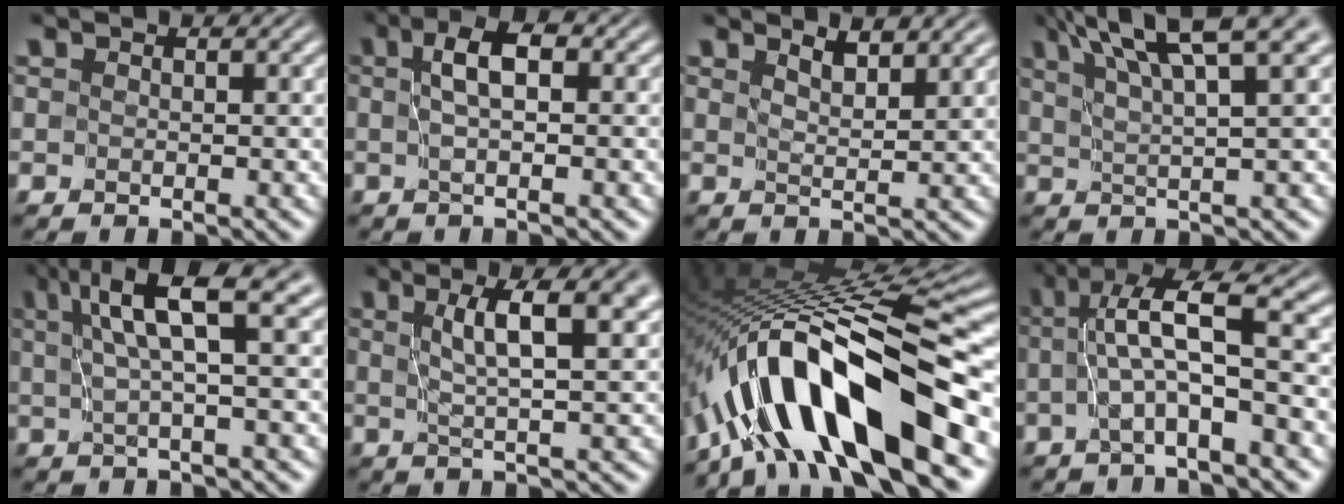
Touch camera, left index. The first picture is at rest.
{"total": 2.9, "force": [0.5, 0.4, 2.9], "torque": [-0.049, 0.010, 0.005]}
{"total": 2.4, "force": [2.1, 0.1, 1.2], "torque": [-0.013, -0.002, 0.035]}
{"total": 7.6, "force": [4.9, 0.9, 5.7], "torque": [-0.081, 0.020, 0.083]}
{"total": 5.6, "force": [2.1, 0.5, 5.2], "torque": [-0.085, 0.012, 0.037]}
{"total": 5.7, "force": [1.8, 1.0, 5.4], "torque": [-0.068, 0.003, 0.029]}
{"total": 14.3, "force": [-6.9, 4.5, 11.7], "torque": [-0.188, 0.022, -0.113]}
{"total": 5.9, "force": [0.0, 0.7, 5.9], "torque": [-0.110, 0.018, -0.006]}